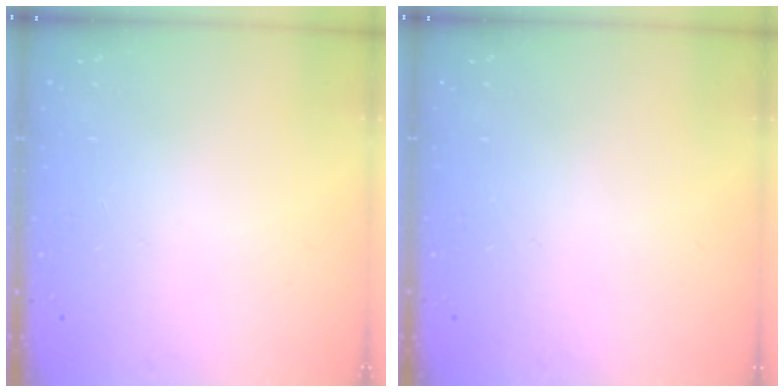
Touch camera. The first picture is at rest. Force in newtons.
{"total": 0.0}